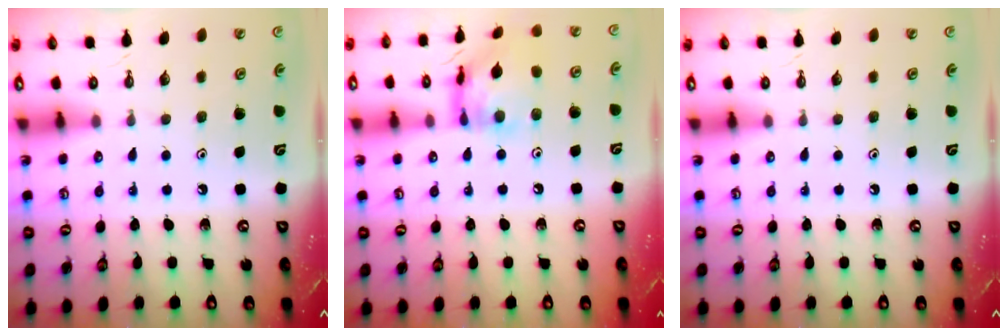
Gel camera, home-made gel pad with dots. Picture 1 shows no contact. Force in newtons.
{"total": 12.6, "press": 12.6, "slide": 1.2}
{"total": 0.0}